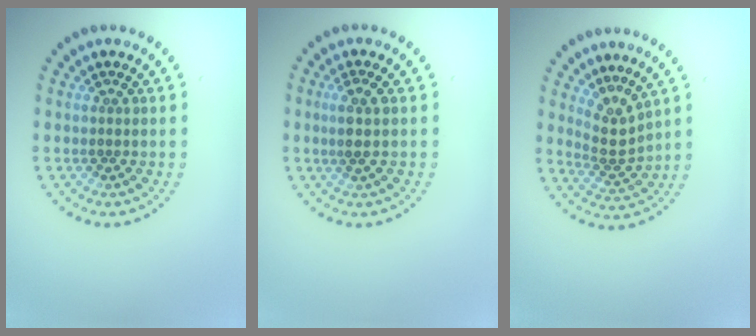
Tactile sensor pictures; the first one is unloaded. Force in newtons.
{"total": 1.8, "press": 1.6, "slide": 0.9}
{"total": 2.8, "press": 2.0, "slide": 1.9}